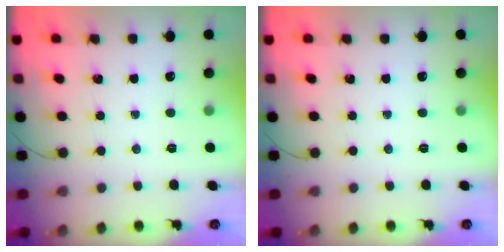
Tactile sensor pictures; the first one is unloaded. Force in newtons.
{"total": 0.0}